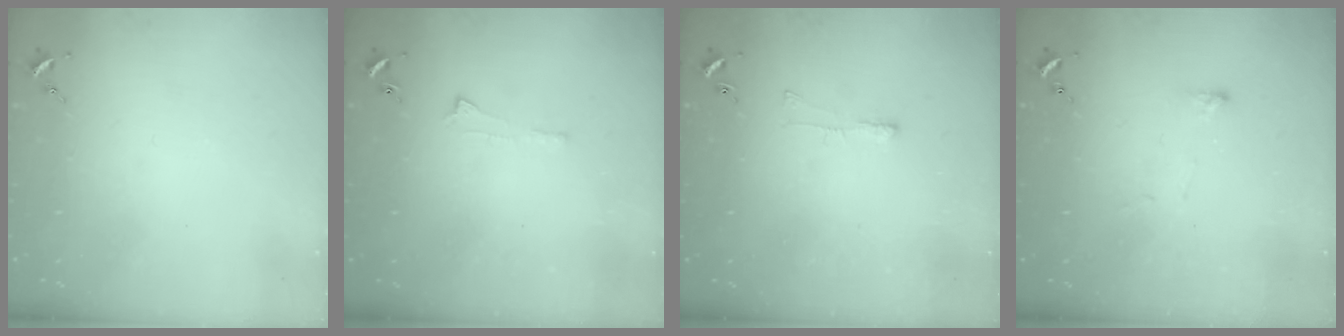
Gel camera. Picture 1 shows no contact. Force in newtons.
{"total": 4.0, "press": 4.0, "slide": 0.7}
{"total": 3.0, "press": 3.0, "slide": 0.5}
{"total": 3.5, "press": 3.5, "slide": 0.4}